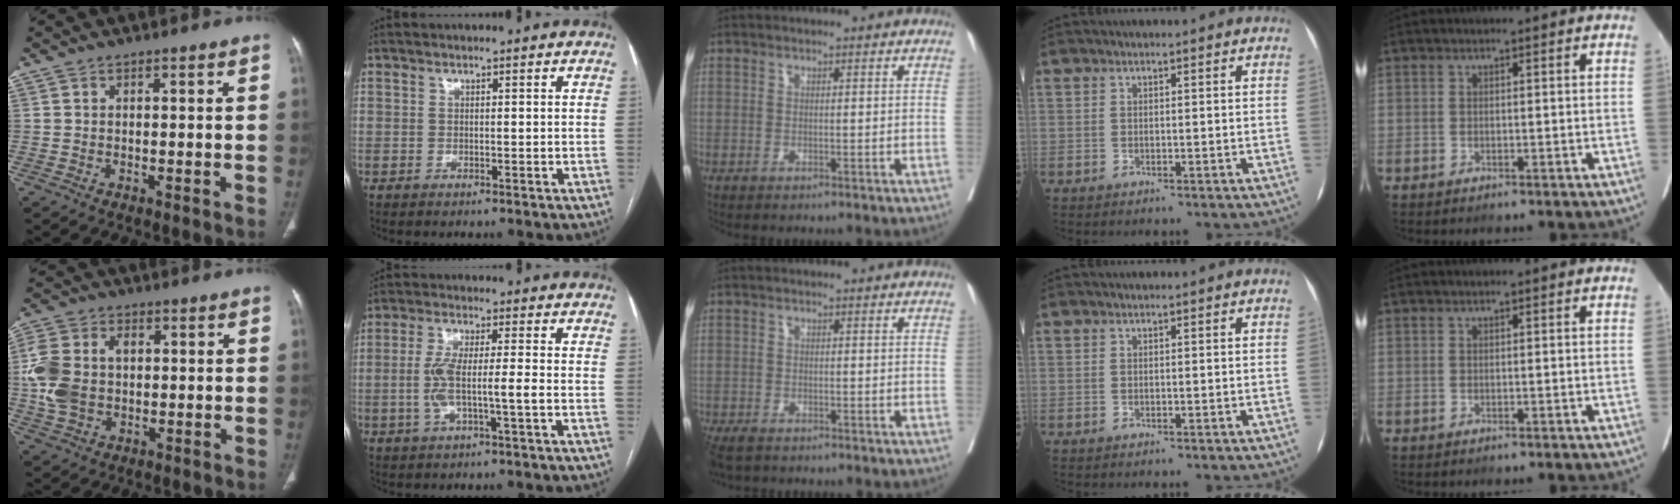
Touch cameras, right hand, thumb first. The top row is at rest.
{"thumb": {"total": 11.2, "force": [0.3, 8.2, 7.6], "torque": [-0.156, 0.016, 0.008]}, "index": {"total": 6.3, "force": [-1.3, 0.5, 6.2], "torque": [-0.129, 0.011, -0.024]}, "middle": {"total": 5.2, "force": [-4.0, 2.2, 2.5], "torque": [-0.047, -0.012, -0.068]}}